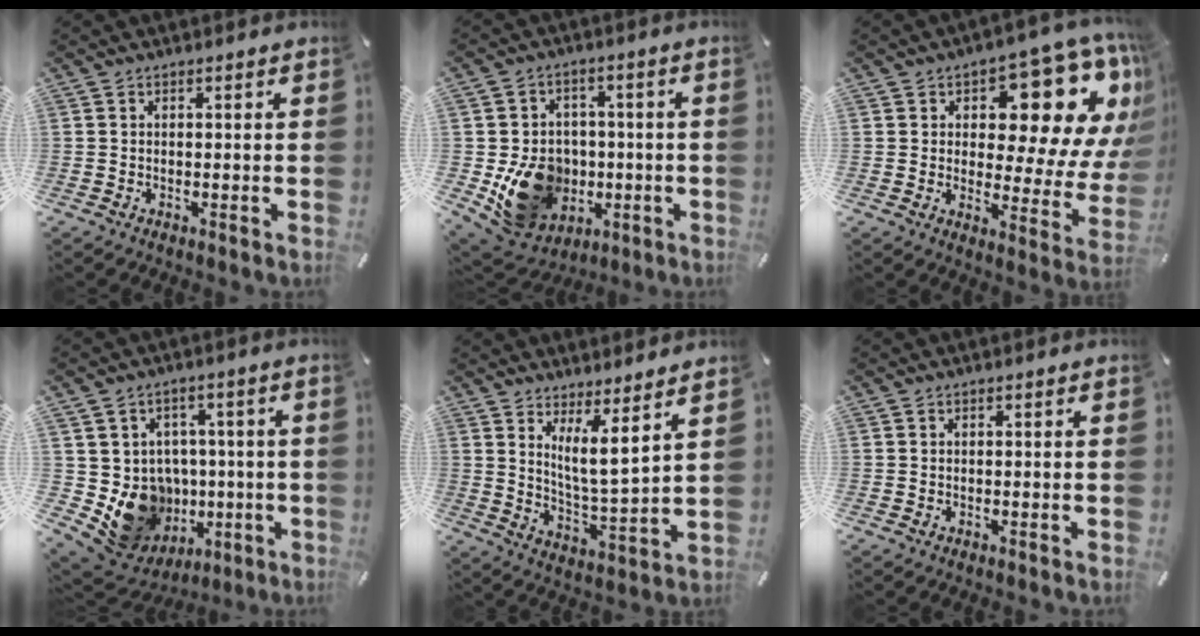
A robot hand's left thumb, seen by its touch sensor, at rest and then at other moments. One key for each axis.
{"total": 15.6, "fx": -3.0, "fy": 13.3, "fz": 7.6, "tx": -0.143, "ty": 0.014, "tz": -0.039}
{"total": 18.2, "fx": 9.5, "fy": 9.3, "fz": 12.5, "tx": -0.139, "ty": -0.086, "tz": 0.149}
{"total": 13.8, "fx": -2.7, "fy": 12.4, "fz": 5.2, "tx": -0.095, "ty": -0.010, "tz": -0.021}
{"total": 8.3, "fx": 5.7, "fy": 0.9, "fz": 5.9, "tx": -0.109, "ty": -0.042, "tz": 0.097}
{"total": 0.0}